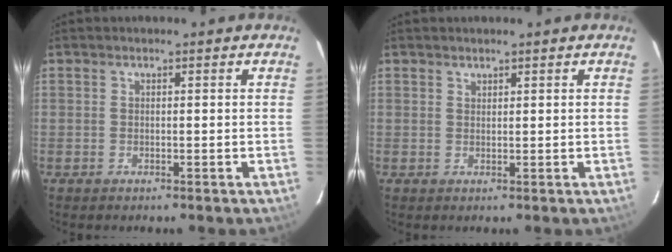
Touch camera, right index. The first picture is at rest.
{"total": 0.8, "force": [0.7, 0.3, 0.0], "torque": [0.000, 0.001, 0.014]}